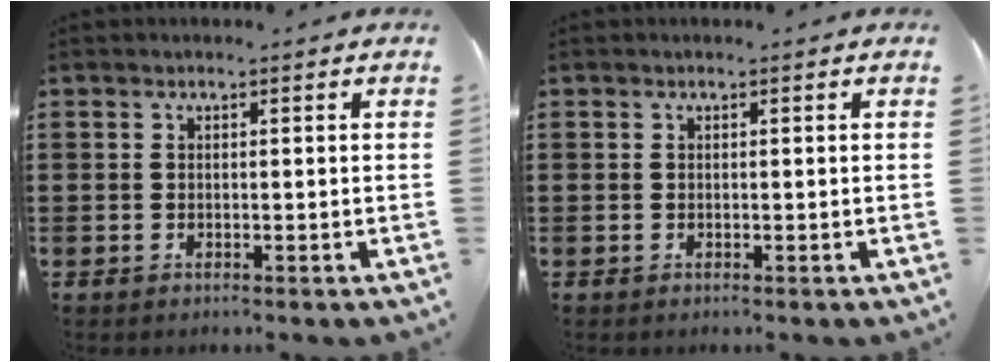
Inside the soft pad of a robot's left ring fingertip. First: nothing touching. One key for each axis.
{"total": 0.0}